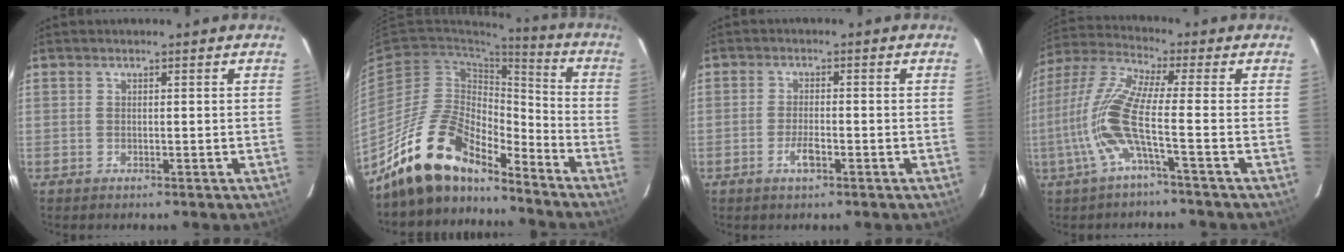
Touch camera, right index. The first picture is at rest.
{"total": 16.5, "force": [-13.9, 5.8, 6.9], "torque": [-0.137, 0.015, -0.251]}
{"total": 3.2, "force": [-1.6, 1.0, 2.6], "torque": [-0.057, -0.001, -0.031]}
{"total": 11.4, "force": [-3.1, 0.0, 11.0], "torque": [-0.235, 0.000, -0.064]}